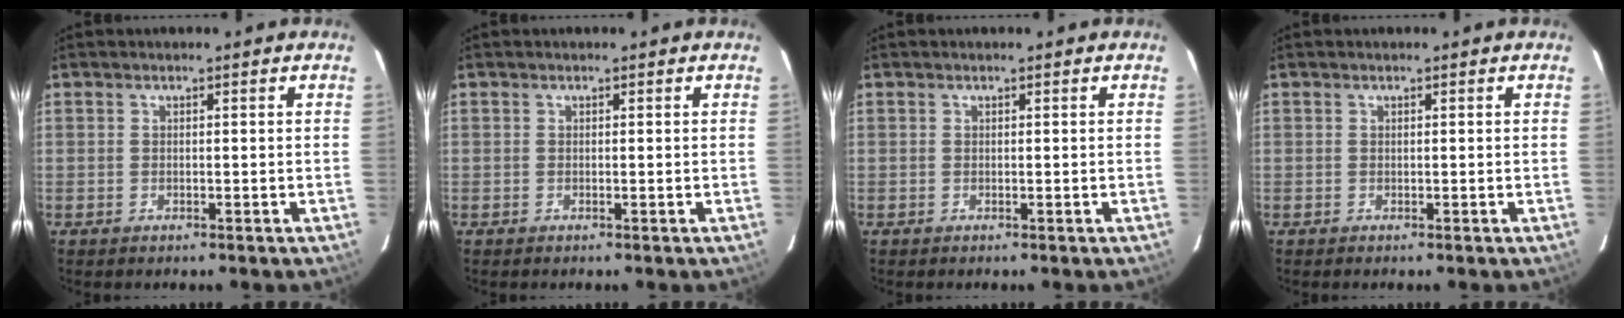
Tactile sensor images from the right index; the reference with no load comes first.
{"total": 0.0}
{"total": 0.0}
{"total": 0.0}